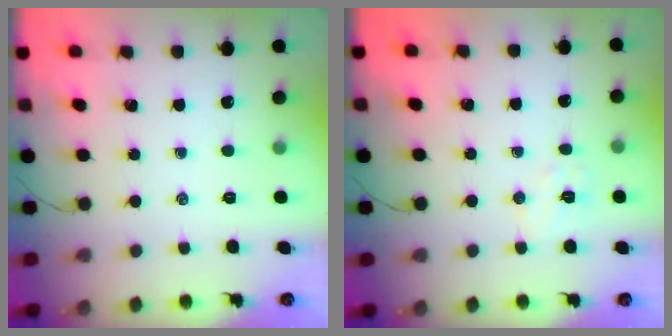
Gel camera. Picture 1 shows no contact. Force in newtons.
{"total": 5.4, "press": 5.3, "slide": 1.0}